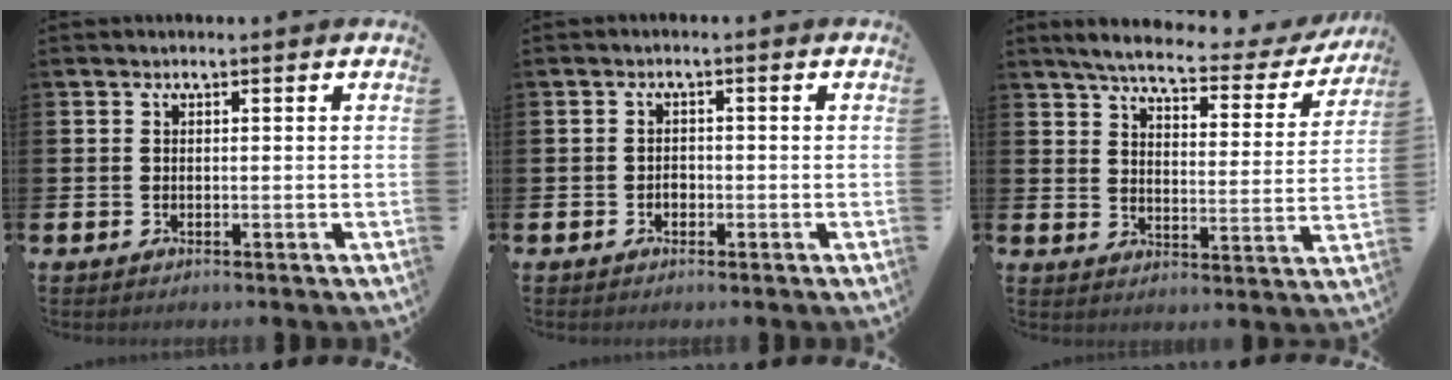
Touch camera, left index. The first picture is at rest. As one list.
[{"total": 1.3, "force": [-0.5, 1.0, 0.7], "torque": [-0.009, 0.001, -0.012]}, {"total": 5.6, "force": [4.9, 1.1, 2.5], "torque": [-0.066, -0.033, 0.076]}]